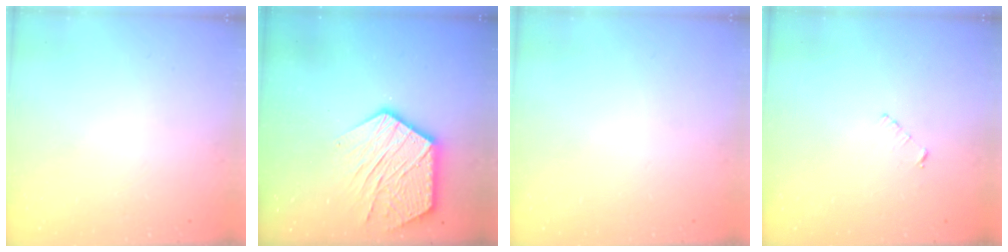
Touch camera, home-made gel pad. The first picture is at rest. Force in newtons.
{"total": 16.4, "press": 16.4, "slide": 1.3}
{"total": 0.0}
{"total": 3.4, "press": 3.4, "slide": 0.3}